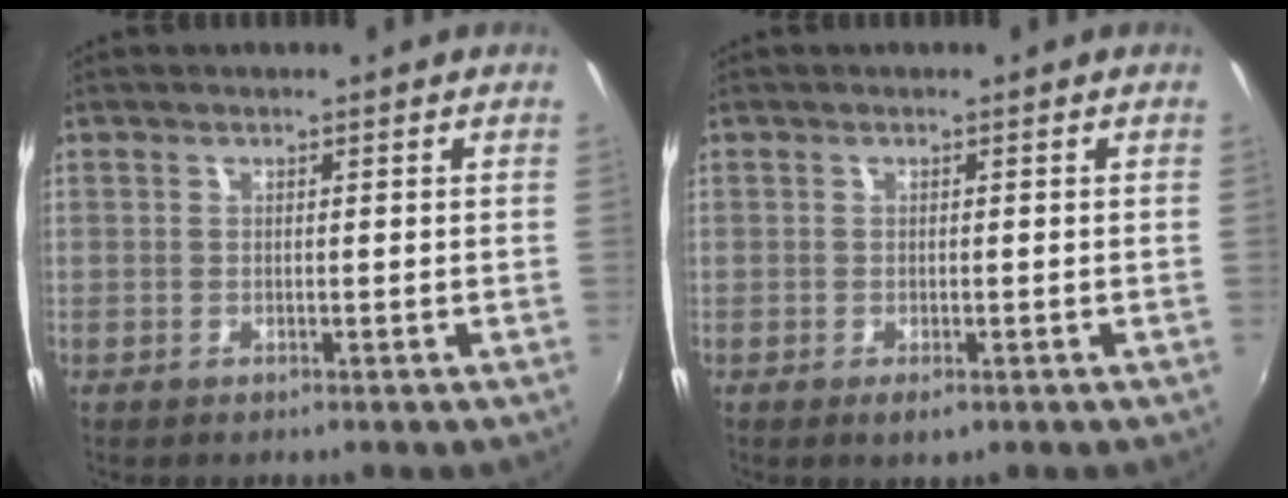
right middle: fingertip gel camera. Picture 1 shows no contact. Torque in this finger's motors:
{"motor_torque": [0.58, -0.54, 0.07, 0.03]}